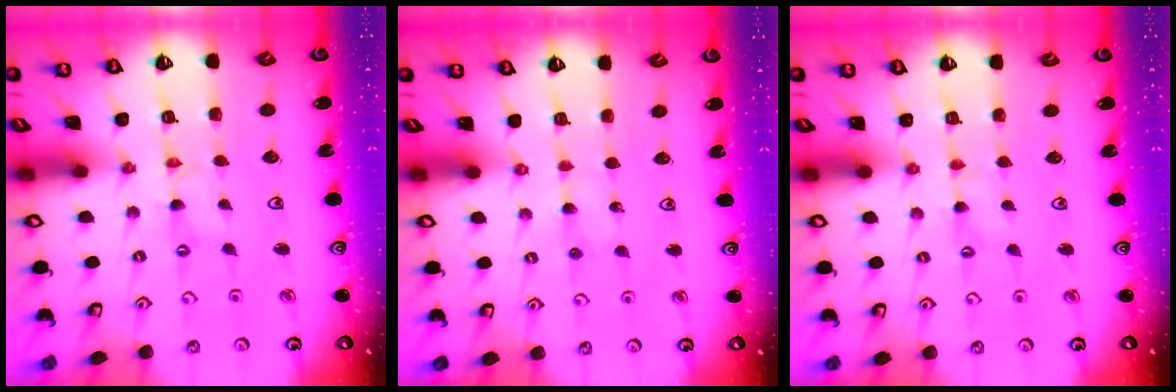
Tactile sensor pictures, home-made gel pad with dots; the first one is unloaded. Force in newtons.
{"total": 3.7, "press": 3.7, "slide": 0.4}
{"total": 2.1, "press": 2.0, "slide": 0.4}